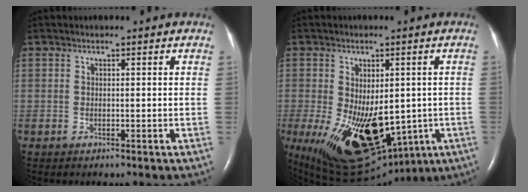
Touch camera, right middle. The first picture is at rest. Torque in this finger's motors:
{"motor_torque": [2.14, 0.00, 1.05, 0.21]}